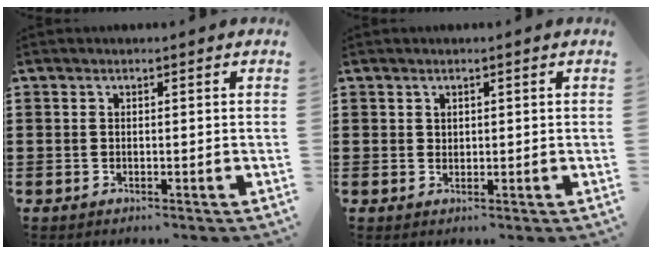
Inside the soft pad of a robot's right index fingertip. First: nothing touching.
{"total": 1.0, "force": [0.7, 0.7, 0.2], "torque": [-0.005, 0.002, 0.014]}